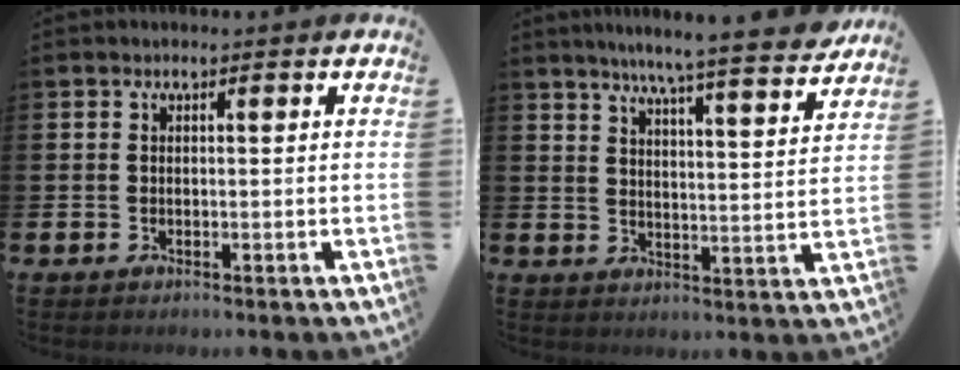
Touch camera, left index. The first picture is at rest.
{"total": 6.9, "force": [6.4, -0.6, 2.3], "torque": [-0.053, -0.044, 0.107]}